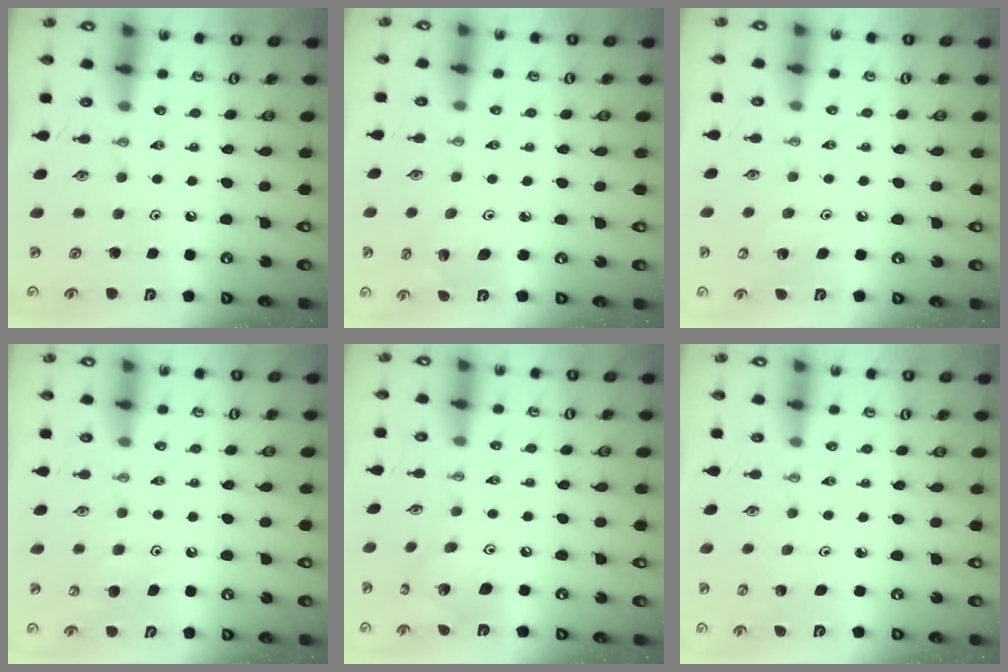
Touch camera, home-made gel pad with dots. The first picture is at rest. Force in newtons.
{"total": 3.3, "press": 2.4, "slide": 2.3}
{"total": 4.3, "press": 4.3, "slide": 0.3}
{"total": 8.0, "press": 7.9, "slide": 0.9}
{"total": 12.4, "press": 12.3, "slide": 1.3}
{"total": 1.4, "press": 1.4, "slide": 0.1}